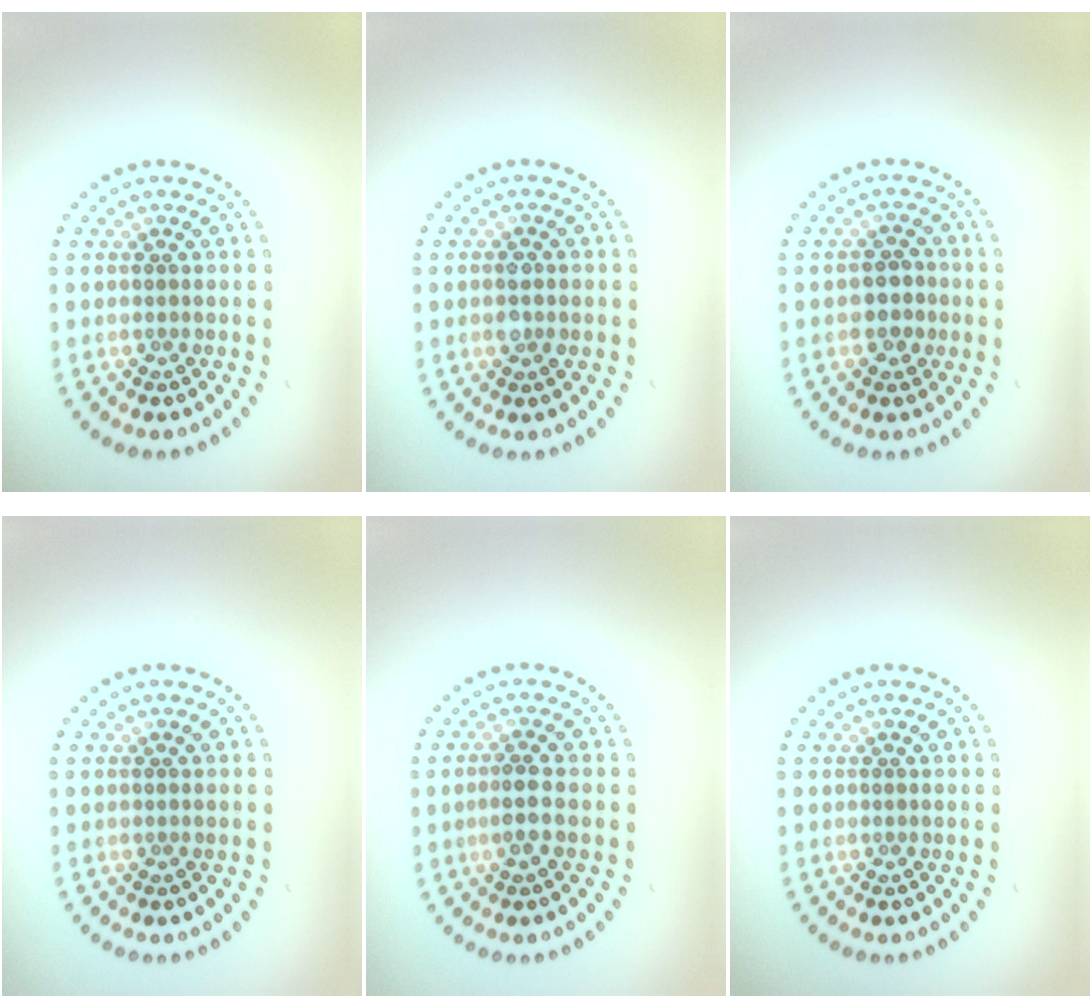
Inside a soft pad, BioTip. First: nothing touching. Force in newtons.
{"total": 1.6, "press": 1.6, "slide": 0.3}
{"total": 2.4, "press": 2.3, "slide": 0.6}
{"total": 0.0}
{"total": 1.9, "press": 1.6, "slide": 1.0}
{"total": 0.0}